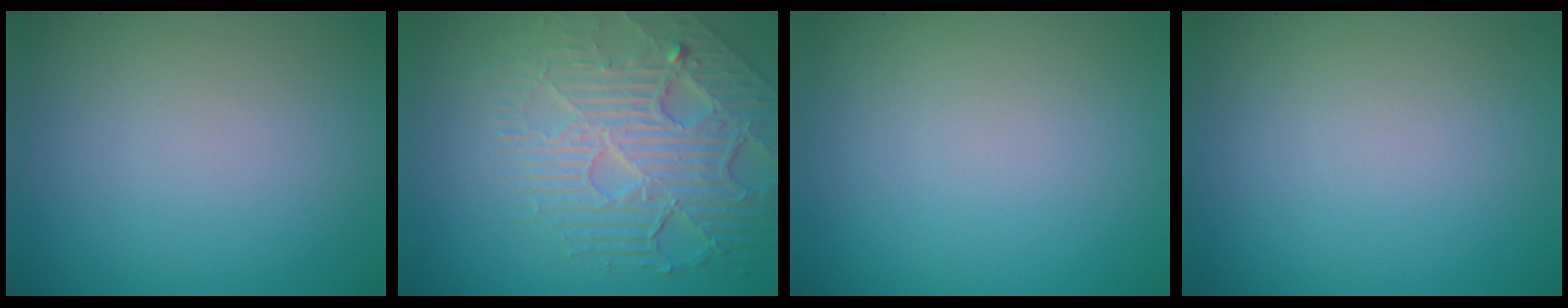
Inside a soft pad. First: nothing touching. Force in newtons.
{"total": 7.5, "press": 5.4, "slide": 5.3}
{"total": 0.0}
{"total": 0.0}